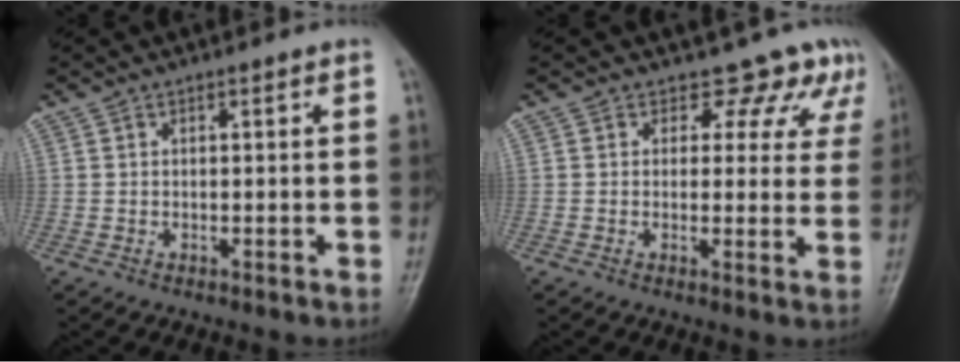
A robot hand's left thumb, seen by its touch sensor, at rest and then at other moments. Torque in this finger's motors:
{"motor_torque": [-0.40, -0.09, -0.21, -0.31, 0.02]}